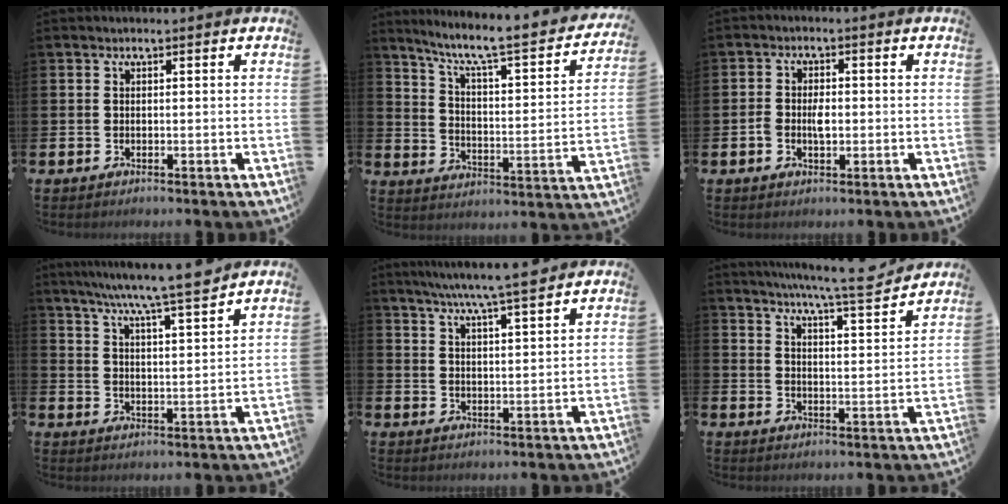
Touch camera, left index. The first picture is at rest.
{"total": 7.0, "force": [6.0, 0.9, 3.6], "torque": [-0.094, -0.048, 0.092]}
{"total": 2.9, "force": [-0.5, 1.8, 2.2], "torque": [-0.028, -0.001, -0.013]}
{"total": 7.7, "force": [7.1, -0.4, 2.8], "torque": [-0.072, -0.048, 0.122]}
{"total": 7.0, "force": [6.4, -0.3, 2.6], "torque": [-0.064, -0.033, 0.112]}
{"total": 7.5, "force": [7.0, -0.1, 2.7], "torque": [-0.053, -0.050, 0.117]}